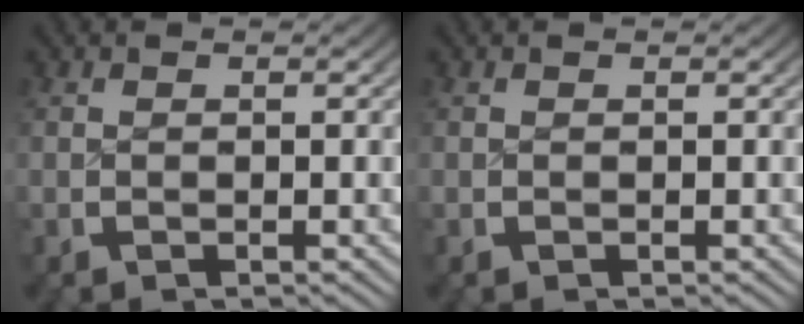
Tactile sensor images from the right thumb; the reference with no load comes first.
{"total": 0.0}